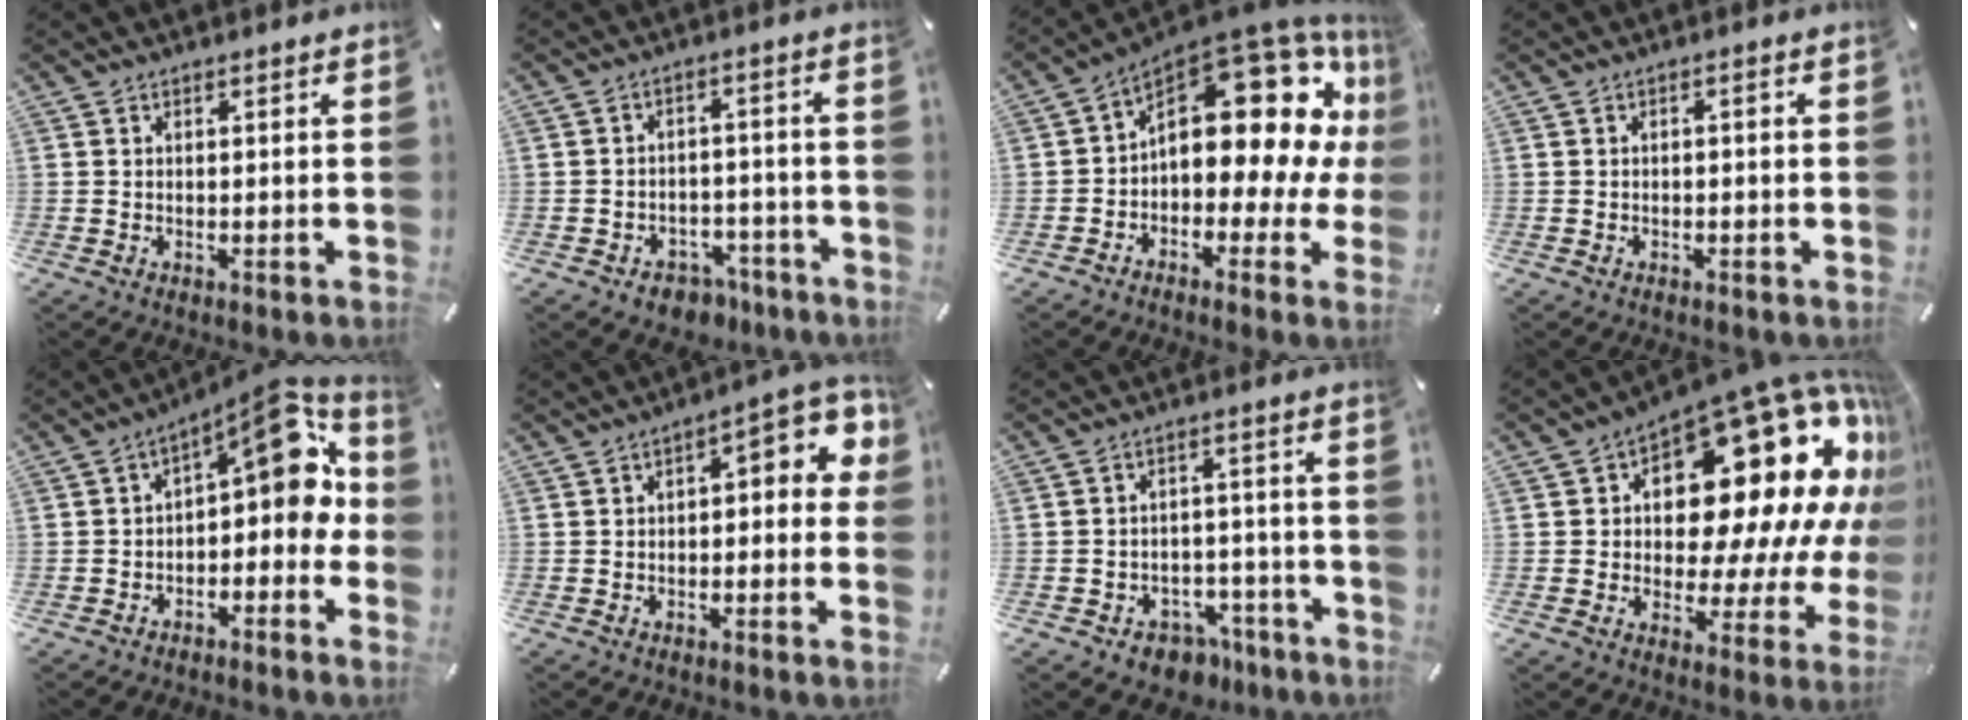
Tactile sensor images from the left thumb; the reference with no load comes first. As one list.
[{"total": 6.0, "force": [-3.9, 4.1, 1.9], "torque": [-0.023, 0.034, -0.067]}, {"total": 20.3, "force": [7.4, 10.4, 15.8], "torque": [-0.200, -0.071, 0.123]}, {"total": 1.4, "force": [-0.7, 0.5, 1.0], "torque": [-0.018, 0.004, -0.014]}, {"total": 10.8, "force": [3.7, 5.2, 8.7], "torque": [-0.094, -0.046, 0.058]}, {"total": 8.2, "force": [1.4, 3.8, 7.1], "torque": [-0.085, -0.018, 0.017]}, {"total": 6.8, "force": [-4.6, 4.7, 1.9], "torque": [-0.022, 0.041, -0.078]}, {"total": 28.5, "force": [9.8, 14.9, 22.2], "torque": [-0.307, -0.093, 0.177]}]